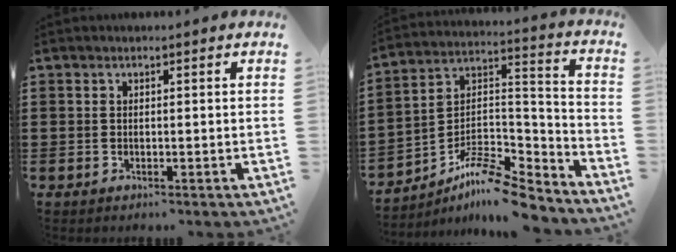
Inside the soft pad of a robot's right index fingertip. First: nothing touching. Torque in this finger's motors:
{"motor_torque": [0.24, 0.23, 0.37, 0.03]}